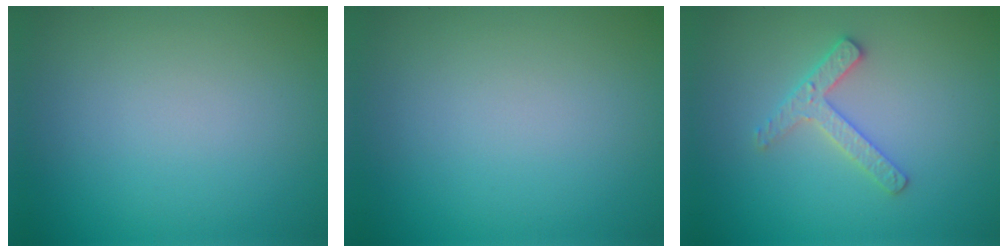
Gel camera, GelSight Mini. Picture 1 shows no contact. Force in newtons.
{"total": 0.0}
{"total": 2.4, "press": 2.4, "slide": 0.4}